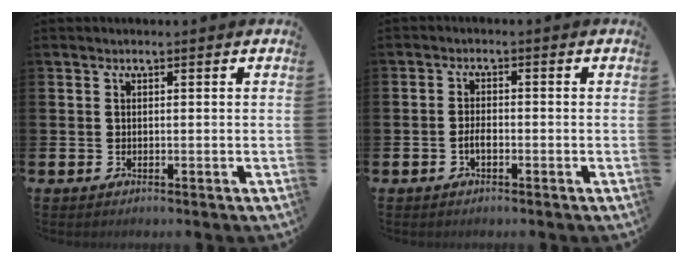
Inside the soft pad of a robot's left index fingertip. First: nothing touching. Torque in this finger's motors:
{"motor_torque": [0.23, 0.17, 0.05, 0.04]}